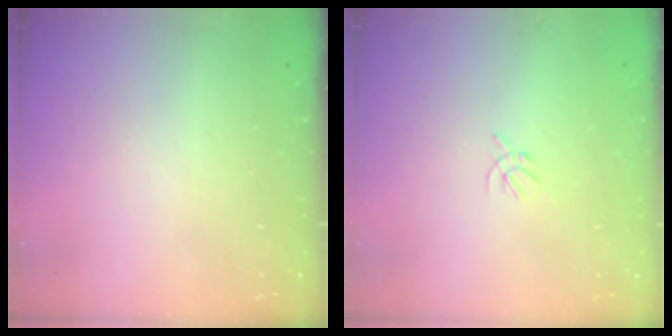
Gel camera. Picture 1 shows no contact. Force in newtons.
{"total": 2.3, "press": 2.2, "slide": 0.6}